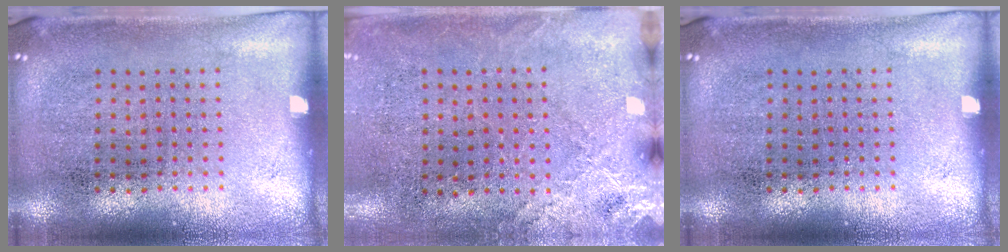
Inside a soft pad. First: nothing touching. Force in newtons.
{"total": 2.6, "press": 2.3, "slide": 1.1}
{"total": 0.0}